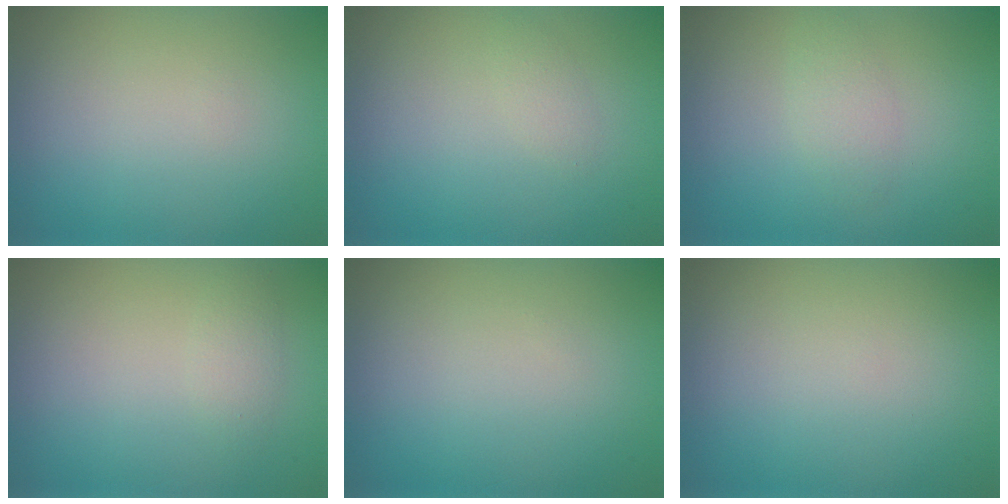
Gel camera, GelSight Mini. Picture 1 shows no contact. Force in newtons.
{"total": 0.9, "press": 0.9, "slide": 0.0}
{"total": 1.6, "press": 1.6, "slide": 0.1}
{"total": 1.2, "press": 1.2, "slide": 0.1}
{"total": 0.0}
{"total": 0.0}